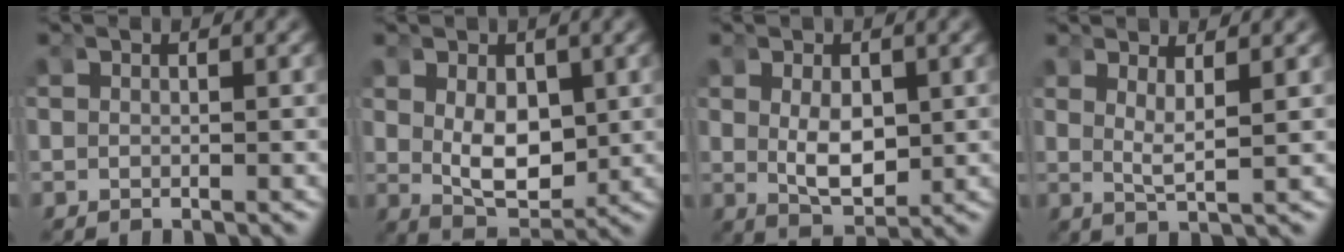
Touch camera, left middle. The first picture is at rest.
{"total": 4.7, "force": [0.1, 2.8, 3.8], "torque": [-0.067, -0.029, 0.016]}
{"total": 3.9, "force": [-0.1, 2.0, 3.3], "torque": [-0.061, -0.024, 0.012]}
{"total": 2.5, "force": [1.2, 0.3, 2.2], "torque": [-0.048, -0.015, 0.028]}